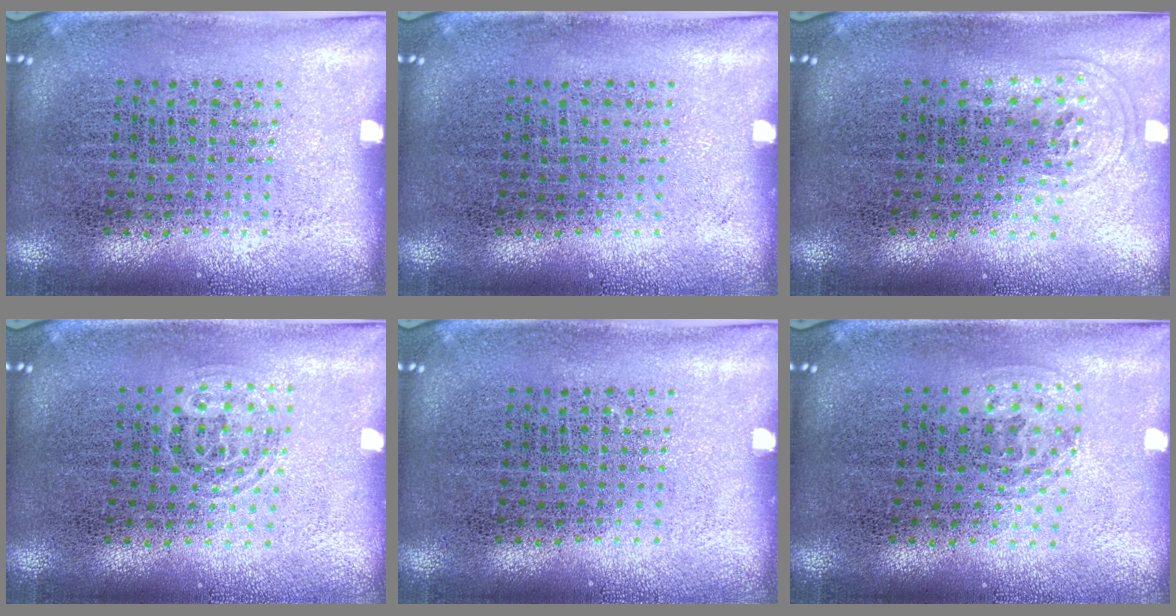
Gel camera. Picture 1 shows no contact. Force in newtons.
{"total": 0.0}
{"total": 0.9, "press": 0.7, "slide": 0.6}
{"total": 0.8, "press": 0.5, "slide": 0.5}
{"total": 0.0}
{"total": 1.0, "press": 0.6, "slide": 0.8}